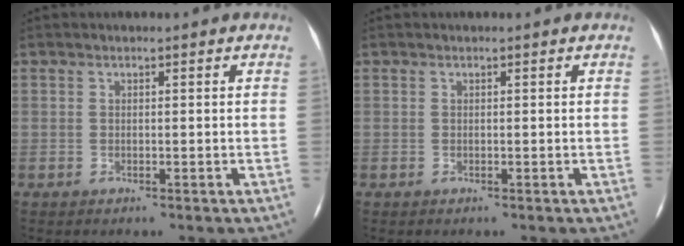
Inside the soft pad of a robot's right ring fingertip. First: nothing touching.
{"total": 0.0}